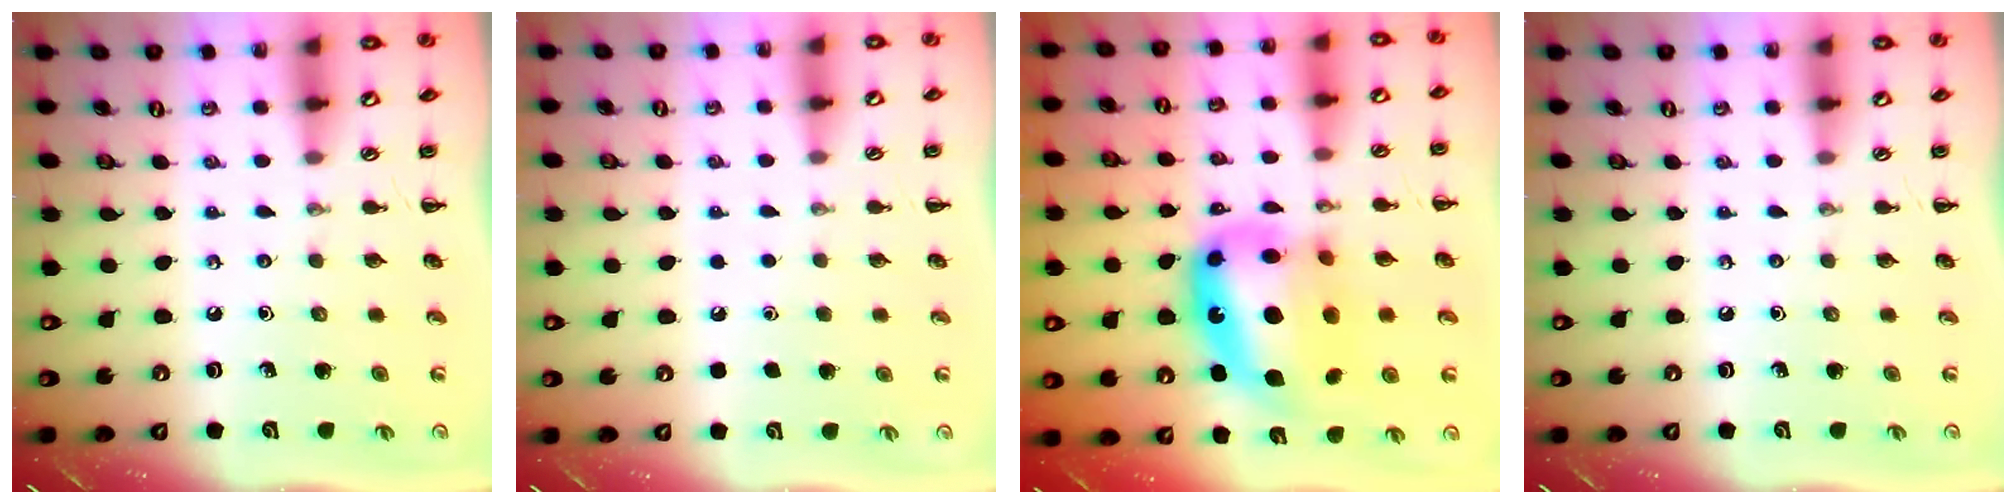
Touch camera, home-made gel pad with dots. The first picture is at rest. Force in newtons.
{"total": 1.6, "press": 1.6, "slide": 0.1}
{"total": 18.5, "press": 17.9, "slide": 4.7}
{"total": 0.0}